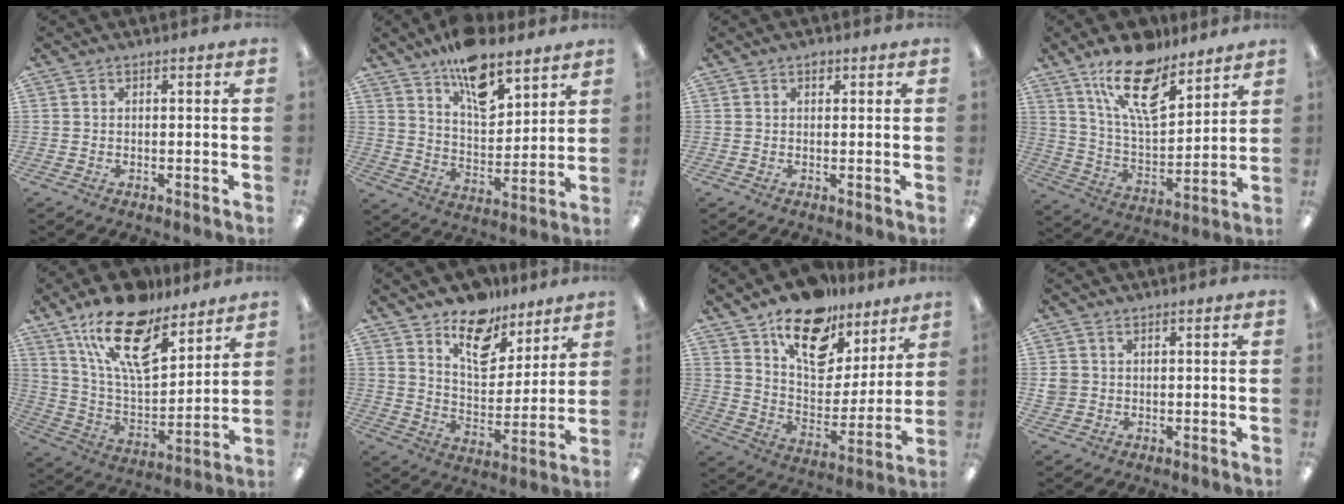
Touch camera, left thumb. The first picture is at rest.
{"total": 13.7, "force": [9.8, 6.1, 7.4], "torque": [-0.107, -0.059, 0.172]}
{"total": 1.3, "force": [0.7, 0.9, 0.6], "torque": [-0.006, -0.001, 0.011]}
{"total": 17.9, "force": [12.5, 7.3, 10.6], "torque": [-0.187, -0.061, 0.218]}
{"total": 20.3, "force": [14.1, 8.6, 11.9], "torque": [-0.214, -0.076, 0.249]}
{"total": 12.8, "force": [9.7, 6.6, 5.2], "torque": [-0.081, -0.060, 0.179]}
{"total": 17.8, "force": [12.5, 9.8, 7.9], "torque": [-0.131, -0.078, 0.224]}
{"total": 2.2, "force": [0.5, 2.1, 0.4], "torque": [-0.009, 0.003, 0.009]}